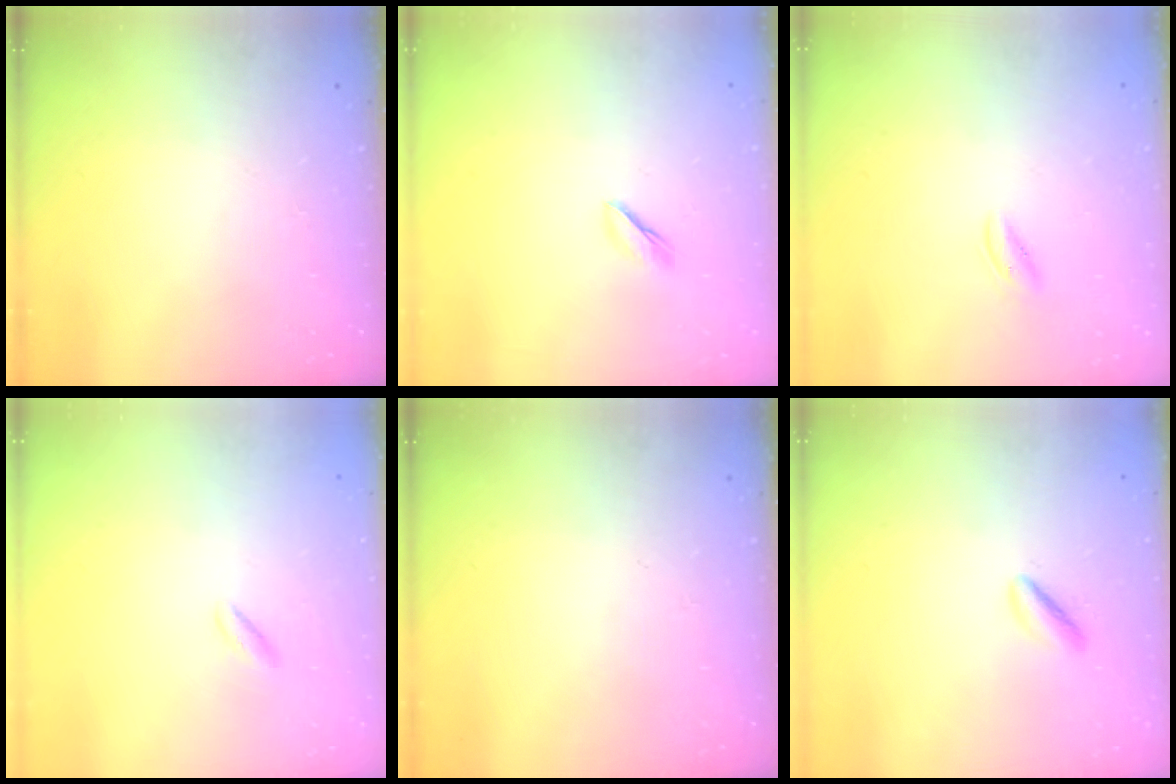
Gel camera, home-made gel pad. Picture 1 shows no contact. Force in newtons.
{"total": 2.5, "press": 2.5, "slide": 0.4}
{"total": 1.8, "press": 1.5, "slide": 0.9}
{"total": 1.3, "press": 1.1, "slide": 0.6}
{"total": 0.0}
{"total": 2.5, "press": 2.4, "slide": 0.8}